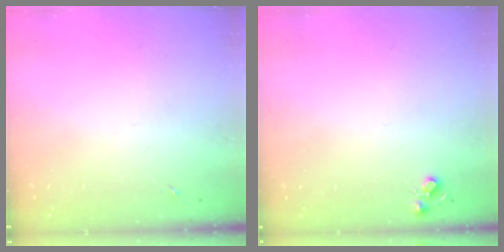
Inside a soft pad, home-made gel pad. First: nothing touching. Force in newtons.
{"total": 5.1, "press": 5.1, "slide": 0.7}